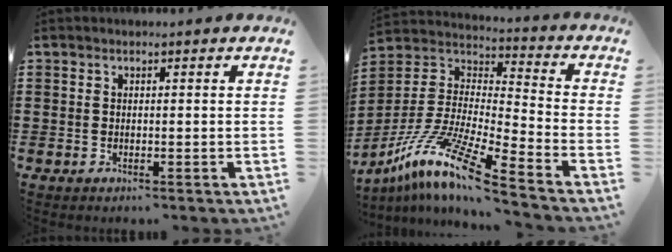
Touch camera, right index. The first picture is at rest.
{"total": 13.0, "force": [-10.0, 0.5, 8.3], "torque": [-0.177, -0.003, -0.200]}